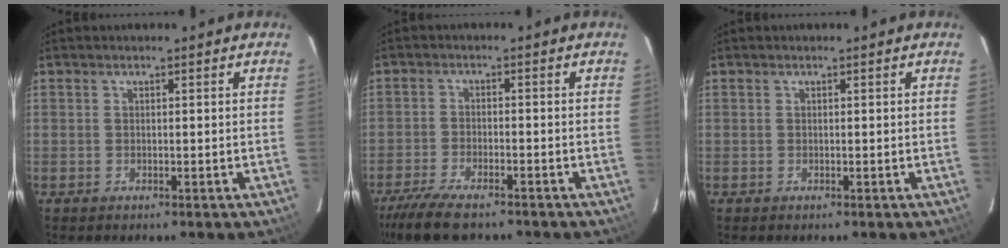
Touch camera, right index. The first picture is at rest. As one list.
[{"total": 10.3, "force": [-8.3, 2.7, 5.4], "torque": [-0.134, -0.032, -0.149]}, {"total": 0.0}]